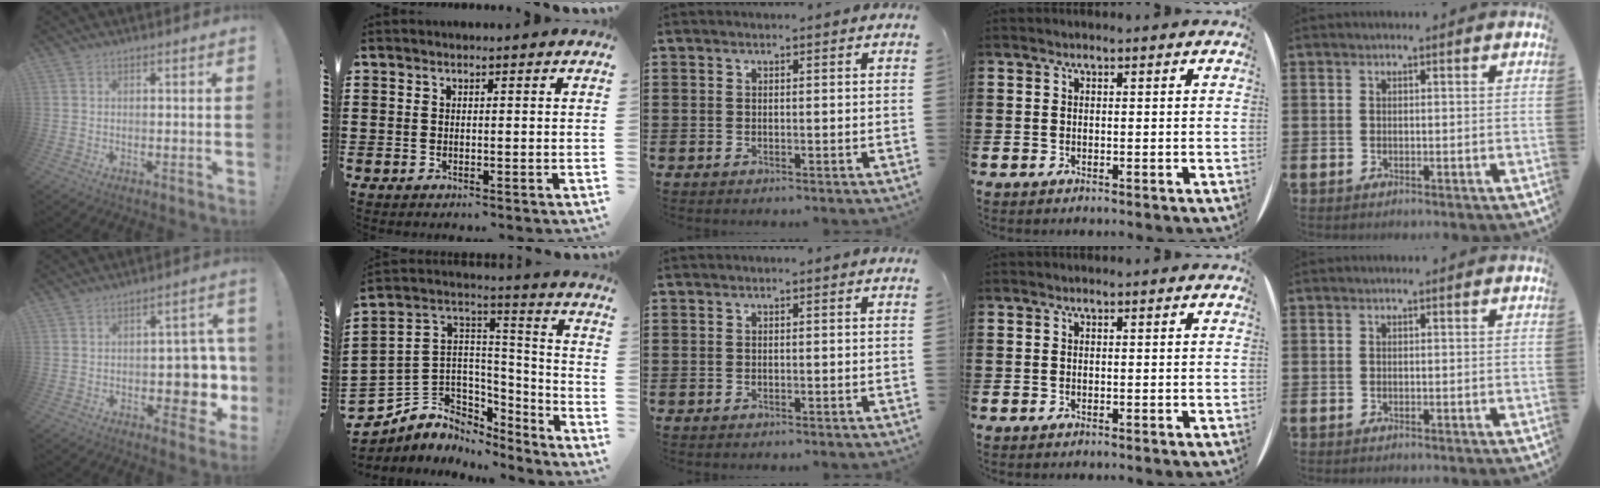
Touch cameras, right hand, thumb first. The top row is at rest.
{"thumb": {"total": 8.9, "force": [-2.4, 6.0, 6.1], "torque": [-0.063, 0.014, -0.033]}, "index": {"total": 6.1, "force": [-2.4, 5.6, 0.4], "torque": [-0.041, -0.013, -0.046]}}